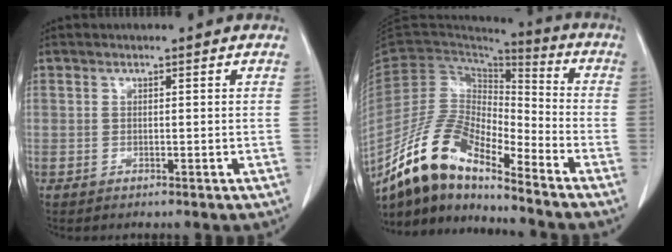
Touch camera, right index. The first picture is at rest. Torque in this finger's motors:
{"motor_torque": [1.04, -1.09, 0.54, 0.18]}